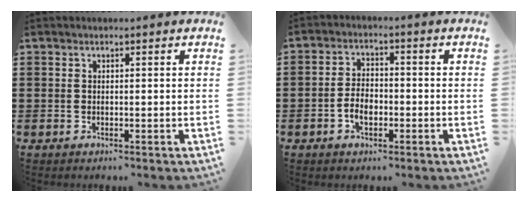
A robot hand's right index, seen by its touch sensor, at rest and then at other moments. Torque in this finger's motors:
{"motor_torque": [1.07, 1.07, 0.14, 0.08]}